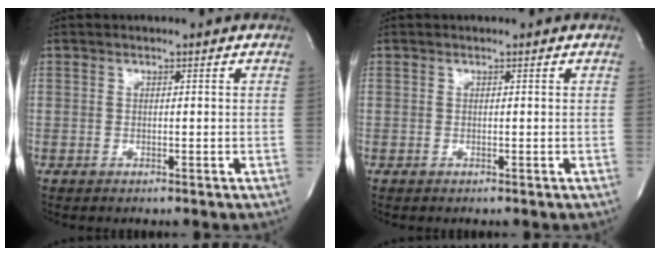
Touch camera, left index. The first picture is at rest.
{"total": 0.0}